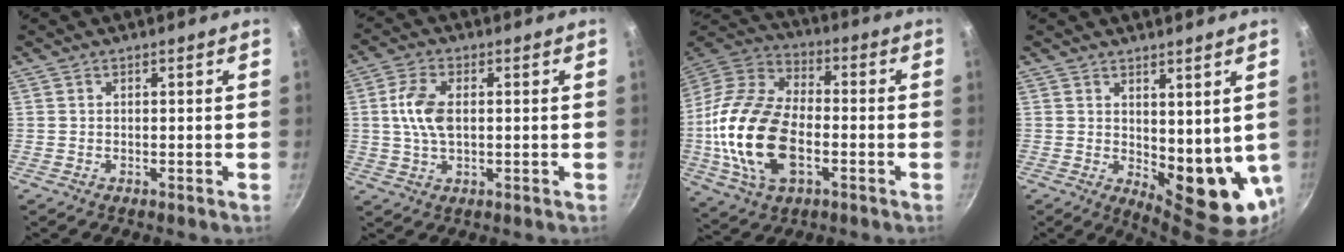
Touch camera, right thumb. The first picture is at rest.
{"total": 7.3, "force": [0.7, 4.1, 6.0], "torque": [-0.115, 0.010, 0.009]}
{"total": 22.0, "force": [-4.1, 12.9, 17.3], "torque": [-0.333, 0.030, -0.083]}
{"total": 10.6, "force": [2.1, 5.0, 9.1], "torque": [-0.104, -0.036, 0.042]}